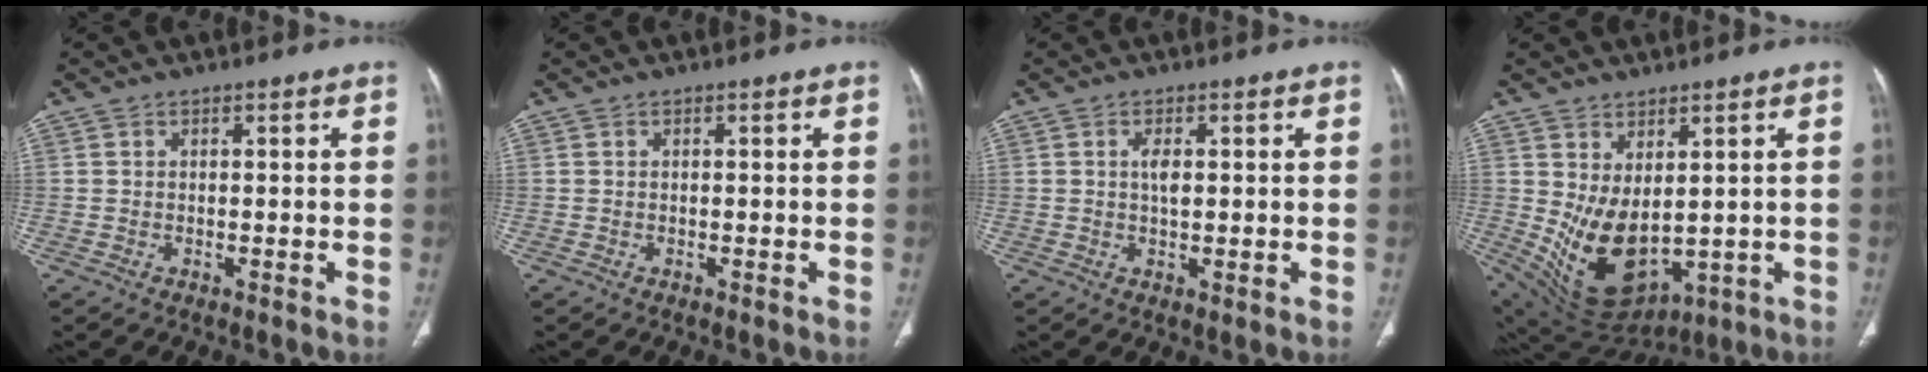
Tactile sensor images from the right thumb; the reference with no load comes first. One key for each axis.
{"total": 0.0}
{"total": 2.9, "fx": 0.5, "fy": 1.2, "fz": 2.6, "tx": -0.045, "ty": -0.005, "tz": 0.008}
{"total": 13.2, "fx": 0.5, "fy": 7.9, "fz": 10.6, "tx": -0.166, "ty": -0.029, "tz": 0.047}